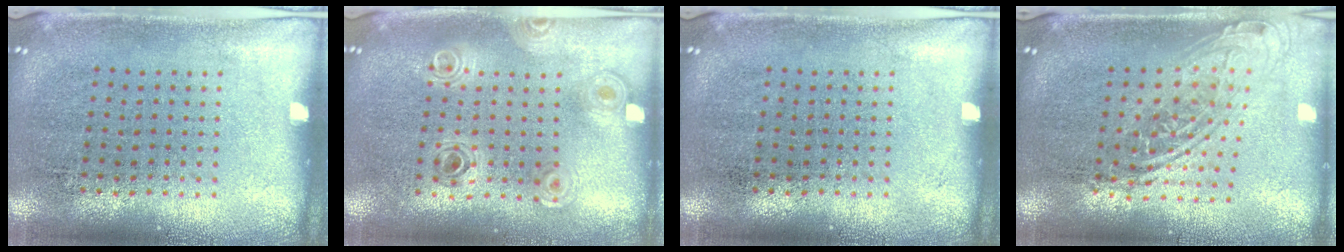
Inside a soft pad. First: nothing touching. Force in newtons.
{"total": 1.0, "press": 1.0, "slide": 0.2}
{"total": 0.0}
{"total": 1.9, "press": 1.4, "slide": 1.2}